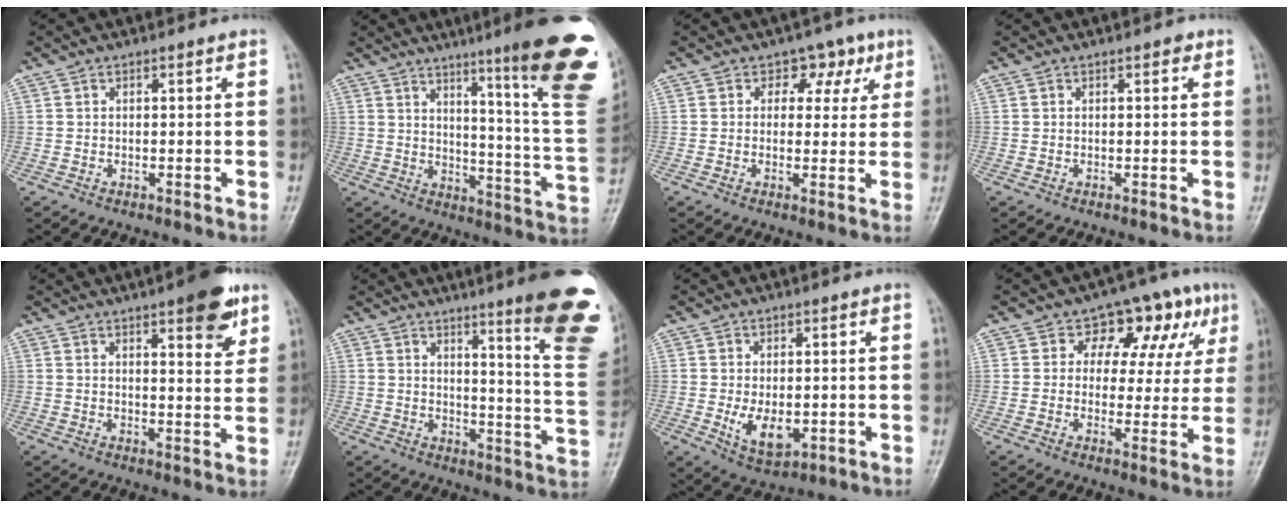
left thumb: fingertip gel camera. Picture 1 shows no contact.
{"total": 24.3, "force": [13.6, 2.1, 20.1], "torque": [-0.225, -0.077, 0.181]}
{"total": 5.1, "force": [2.2, 4.0, 2.3], "torque": [0.008, -0.002, 0.022]}
{"total": 0.9, "force": [0.5, 0.5, 0.6], "torque": [-0.003, 0.000, 0.002]}
{"total": 9.2, "force": [5.3, 2.6, 7.1], "torque": [-0.076, -0.026, 0.066]}
{"total": 20.3, "force": [11.5, 2.6, 16.5], "torque": [-0.179, -0.069, 0.143]}
{"total": 6.6, "force": [-0.9, 4.0, 5.2], "torque": [-0.077, -0.014, -0.003]}
{"total": 11.8, "force": [5.1, 8.0, 7.0], "torque": [-0.022, -0.003, 0.060]}